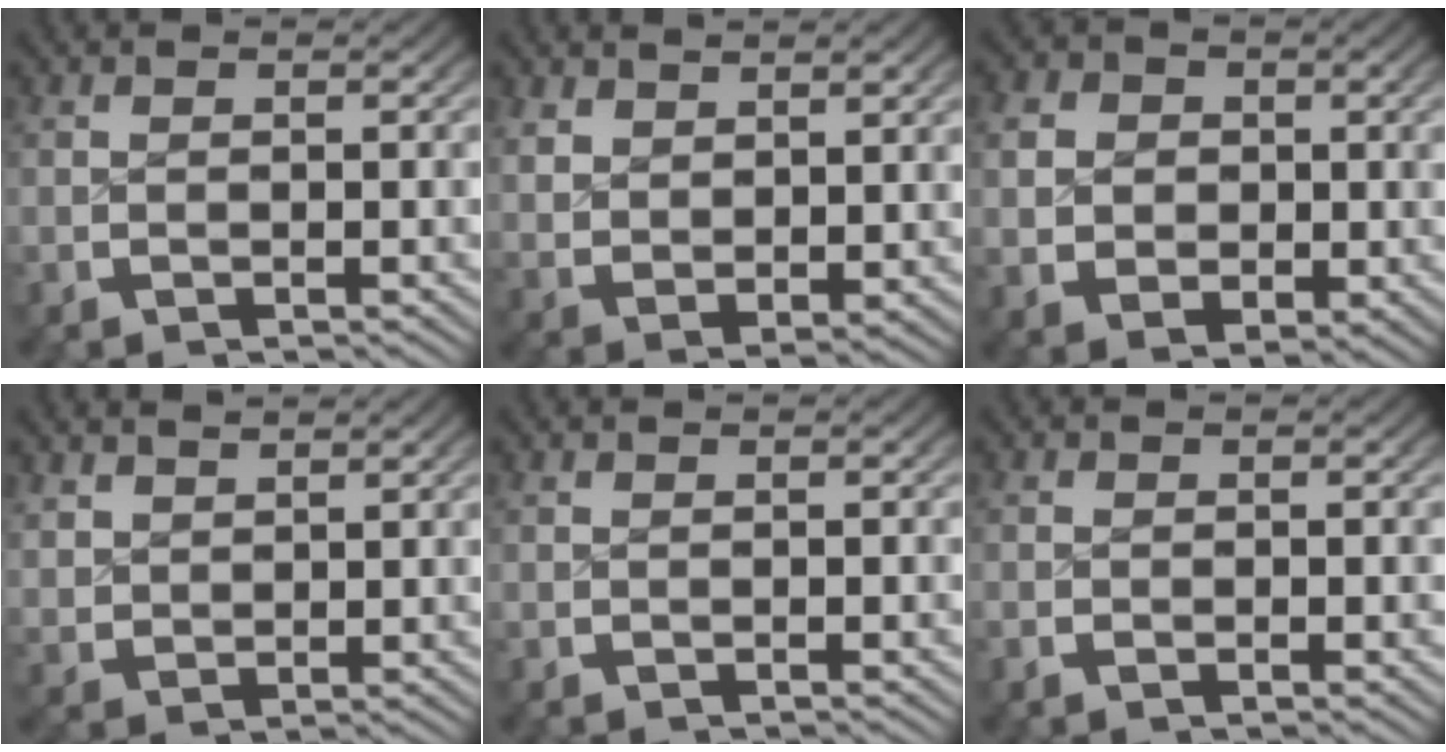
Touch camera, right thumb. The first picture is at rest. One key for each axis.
{"total": 3.5, "fx": 1.9, "fy": 2.0, "fz": 2.1, "tx": -0.038, "ty": -0.010, "tz": 0.049}
{"total": 5.8, "fx": 0.2, "fy": 4.8, "fz": 3.3, "tx": -0.067, "ty": -0.025, "tz": 0.016}
{"total": 2.6, "fx": 2.2, "fy": 1.3, "fz": 0.6, "tx": -0.011, "ty": -0.002, "tz": 0.053}
{"total": 0.0}
{"total": 0.7, "fx": -0.3, "fy": 0.4, "fz": 0.4, "tx": -0.014, "ty": -0.008, "tz": -0.005}